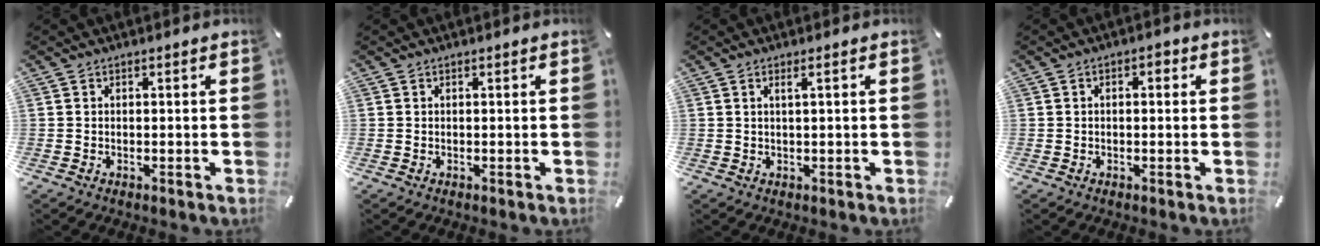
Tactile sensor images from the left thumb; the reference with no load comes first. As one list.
[{"total": 0.0}, {"total": 1.8, "force": [0.4, 0.1, 1.7], "torque": [-0.034, -0.002, 0.007]}, {"total": 1.6, "force": [-0.1, 1.0, 1.2], "torque": [-0.017, 0.005, -0.005]}]